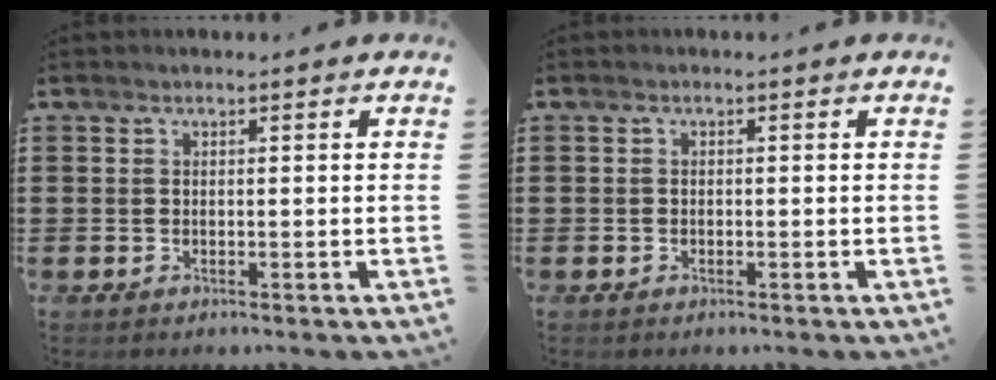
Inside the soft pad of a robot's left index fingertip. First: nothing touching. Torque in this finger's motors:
{"motor_torque": [-0.14, 0.41, -0.03, -0.01]}